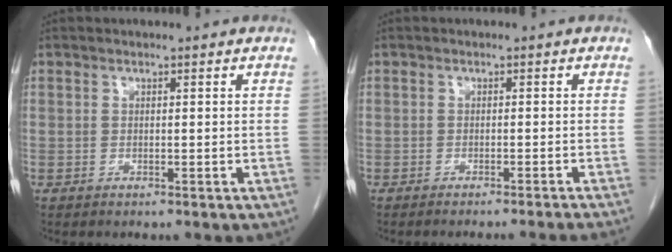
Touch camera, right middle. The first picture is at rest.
{"total": 6.0, "force": [-5.3, -1.5, 2.2], "torque": [-0.008, -0.009, -0.066]}